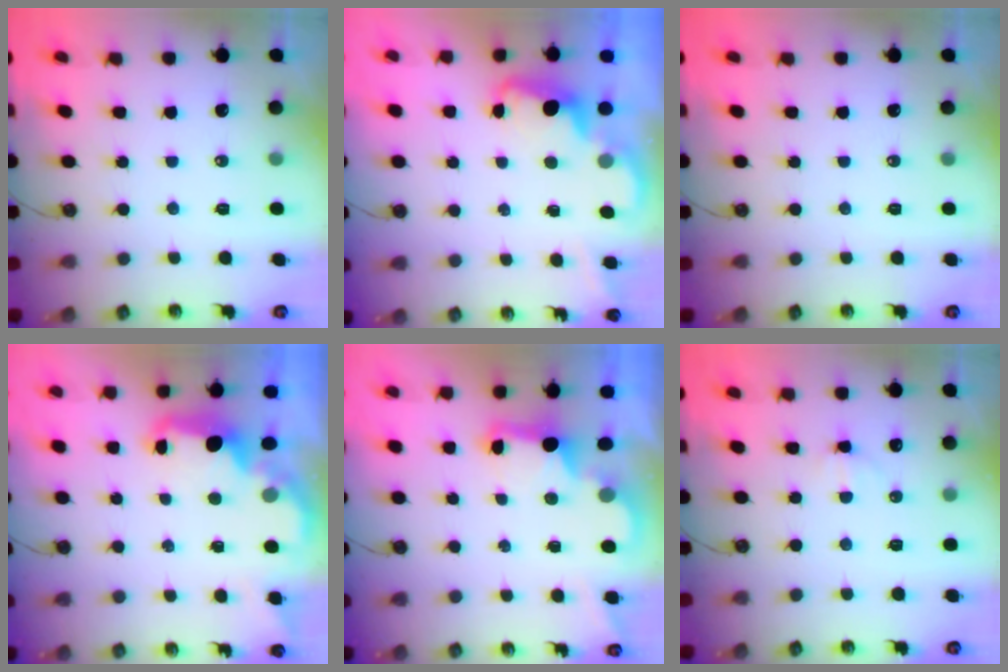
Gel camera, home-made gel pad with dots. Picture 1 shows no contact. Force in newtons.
{"total": 2.2, "press": 2.2, "slide": 0.5}
{"total": 0.0}
{"total": 2.4, "press": 2.3, "slide": 0.8}
{"total": 2.2, "press": 2.1, "slide": 0.7}
{"total": 3.8, "press": 3.7, "slide": 1.0}